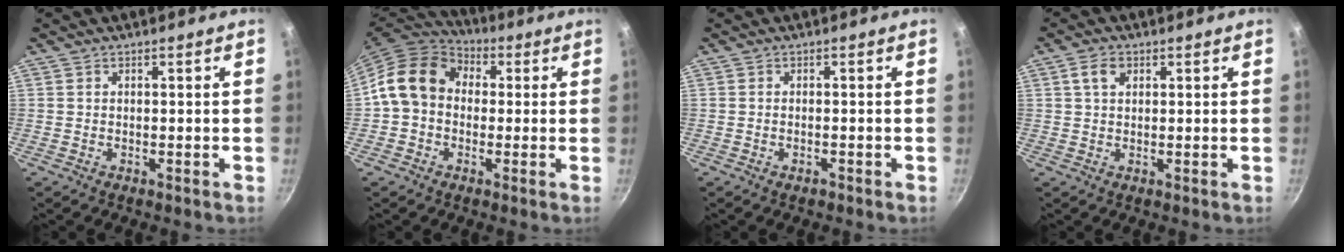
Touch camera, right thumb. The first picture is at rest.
{"total": 13.2, "force": [1.3, 10.5, 7.9], "torque": [-0.114, 0.030, 0.004]}
{"total": 0.9, "force": [-0.6, 0.3, 0.6], "torque": [-0.012, 0.006, -0.010]}
{"total": 3.4, "force": [1.3, 2.2, 2.3], "torque": [-0.038, 0.003, 0.021]}